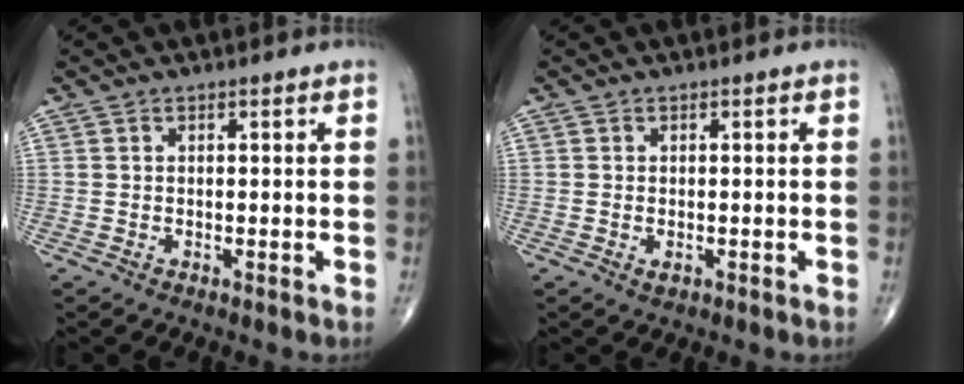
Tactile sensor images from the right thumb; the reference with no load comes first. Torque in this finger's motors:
{"motor_torque": [-0.60, -0.10, 0.13, 0.10, -0.02]}